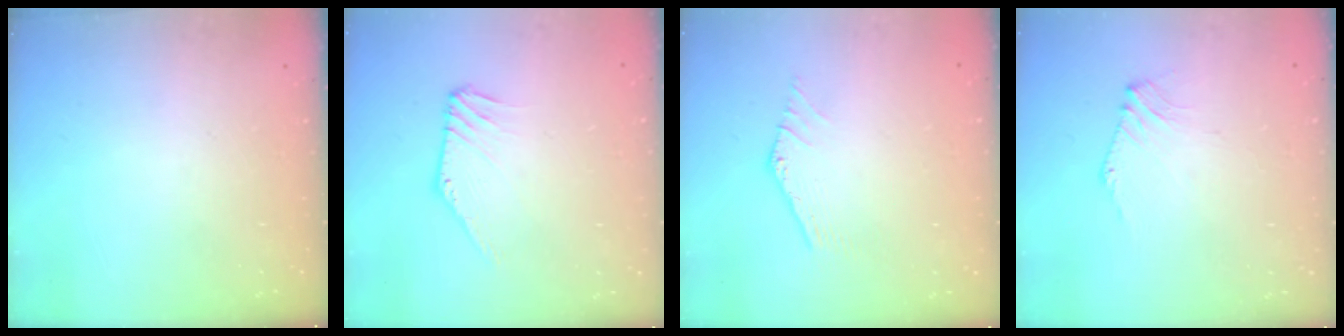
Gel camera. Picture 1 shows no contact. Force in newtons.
{"total": 3.4, "press": 3.4, "slide": 0.1}
{"total": 0.7, "press": 0.6, "slide": 0.3}
{"total": 2.1, "press": 2.0, "slide": 0.5}